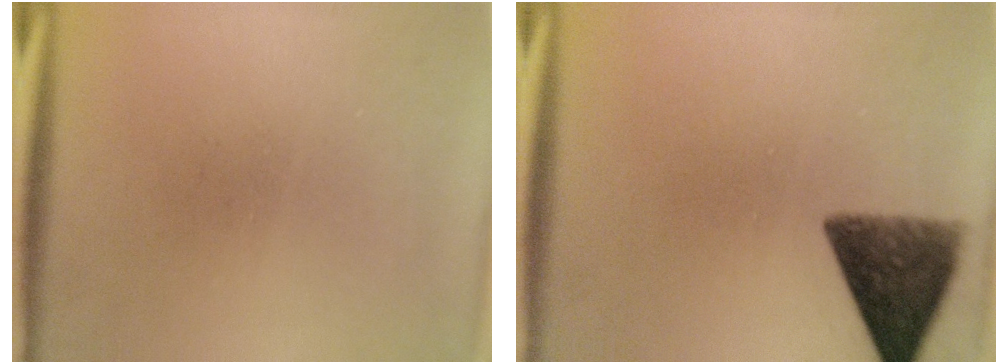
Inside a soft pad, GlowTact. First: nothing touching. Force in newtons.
{"total": 10.0}